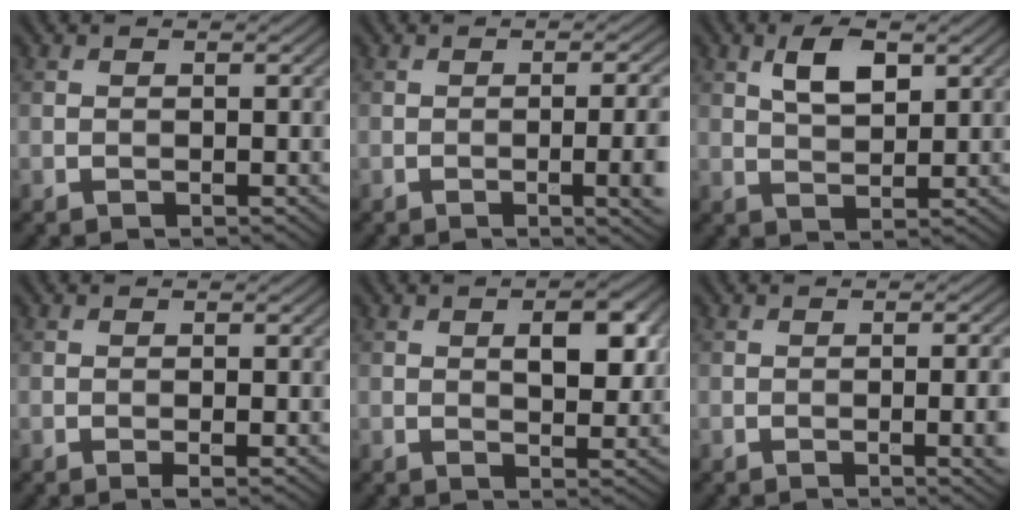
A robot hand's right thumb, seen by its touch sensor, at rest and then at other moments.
{"total": 6.8, "force": [-1.1, 2.1, 6.4], "torque": [-0.083, -0.004, -0.008]}
{"total": 4.9, "force": [2.2, 2.3, 3.7], "torque": [-0.080, 0.002, 0.042]}
{"total": 0.9, "force": [-0.3, 0.1, 0.9], "torque": [-0.019, -0.002, -0.008]}
{"total": 5.1, "force": [1.3, 2.4, 4.3], "torque": [-0.066, 0.000, 0.022]}
{"total": 4.6, "force": [-0.7, 1.2, 4.4], "torque": [-0.061, -0.002, -0.006]}